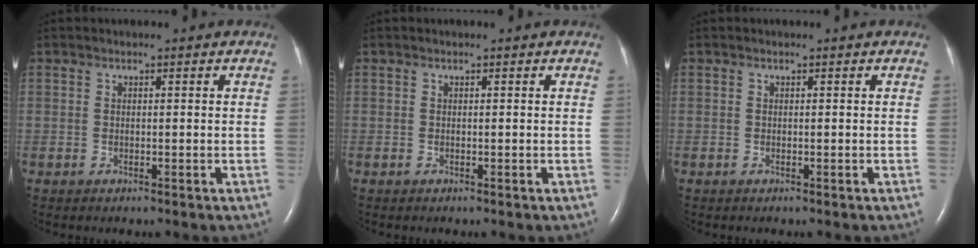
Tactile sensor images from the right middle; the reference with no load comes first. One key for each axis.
{"total": 0.0}
{"total": 0.0}